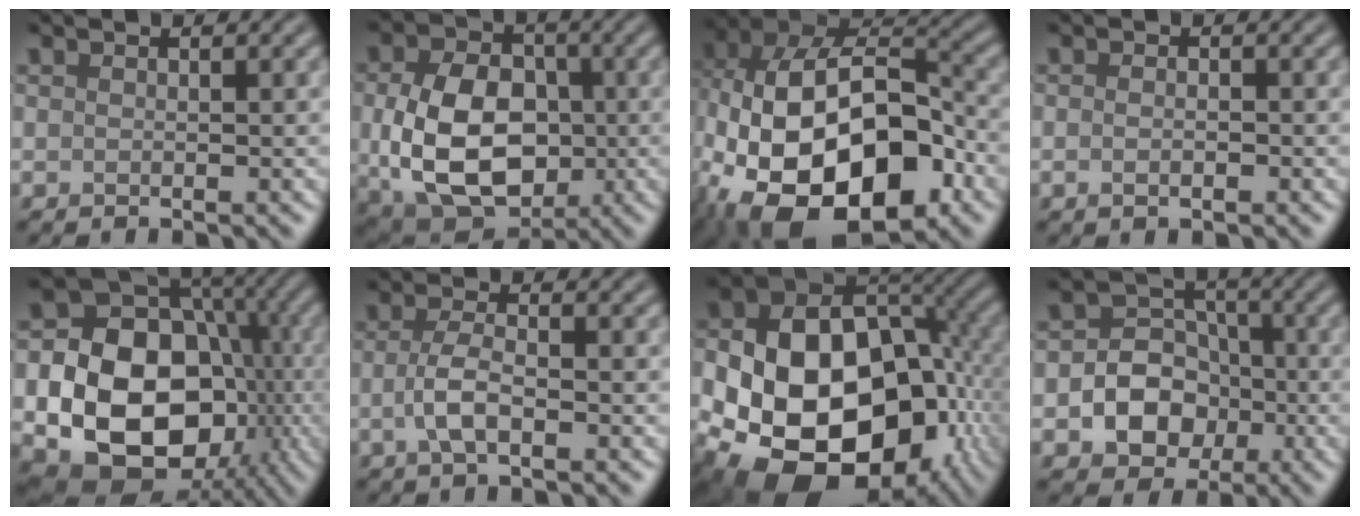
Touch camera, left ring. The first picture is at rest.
{"total": 11.0, "force": [-0.8, 7.7, 7.8], "torque": [-0.151, -0.015, -0.014]}
{"total": 18.6, "force": [-6.0, 11.5, 13.3], "torque": [-0.243, -0.005, -0.095]}
{"total": 1.4, "force": [-0.3, 0.6, 1.3], "torque": [-0.013, -0.003, -0.009]}
{"total": 17.4, "force": [-3.2, 13.8, 10.1], "torque": [-0.149, -0.033, -0.062]}
{"total": 2.9, "force": [-0.7, 1.0, 2.6], "torque": [-0.057, 0.000, -0.020]}
{"total": 19.7, "force": [-5.4, 14.2, 12.6], "torque": [-0.208, -0.030, -0.074]}
{"total": 6.2, "force": [-1.6, 5.1, 3.2], "torque": [-0.026, -0.002, -0.047]}